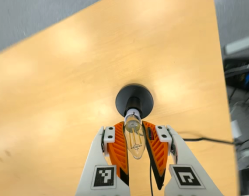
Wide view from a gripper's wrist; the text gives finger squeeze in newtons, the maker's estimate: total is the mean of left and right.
{"total": 17.8, "left": 16.6, "right": 18.9}